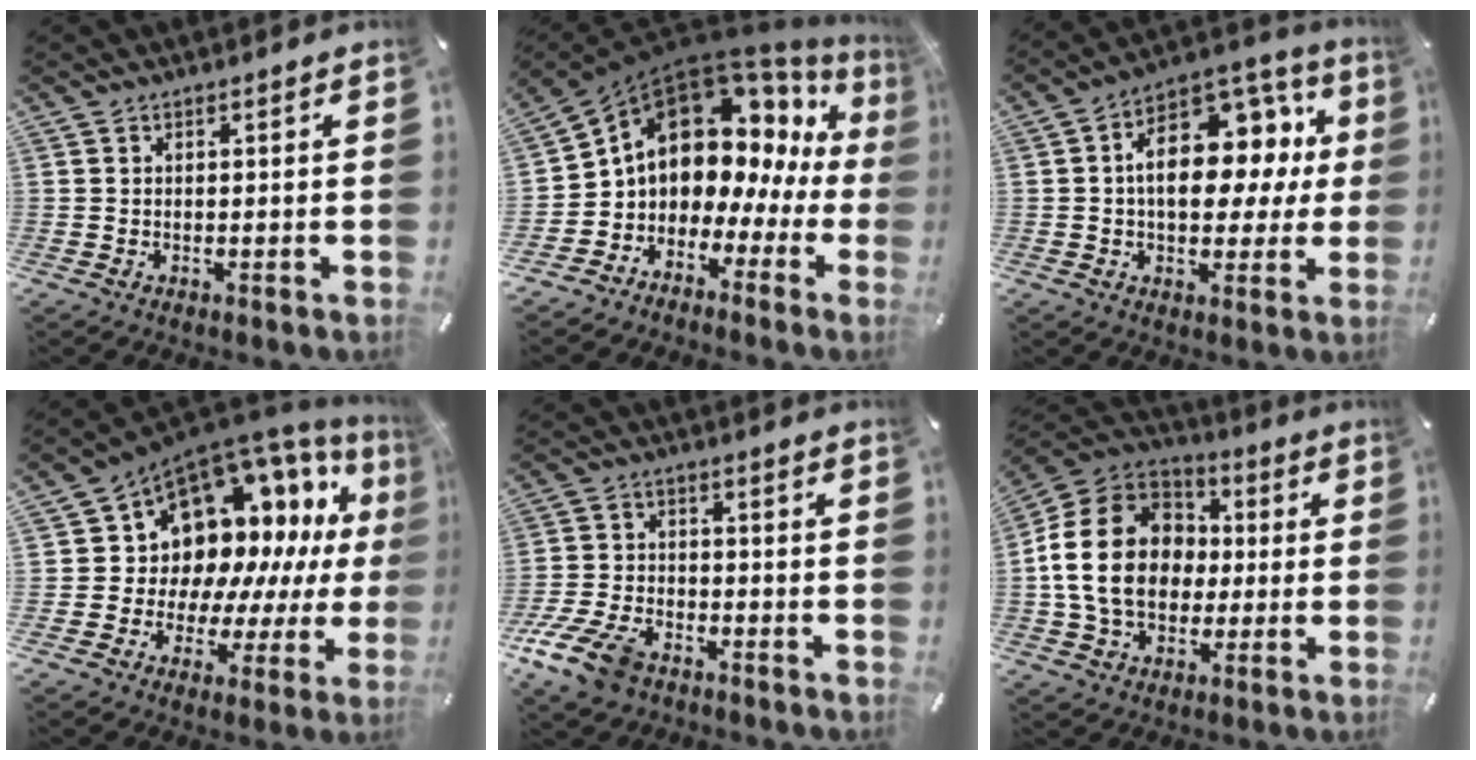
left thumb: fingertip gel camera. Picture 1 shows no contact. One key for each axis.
{"total": 11.0, "fx": 4.7, "fy": 8.6, "fz": 5.0, "tx": -0.095, "ty": -0.042, "tz": 0.085}
{"total": 16.9, "fx": 2.5, "fy": 11.1, "fz": 12.5, "tx": -0.173, "ty": -0.011, "tz": 0.046}
{"total": 13.1, "fx": 6.0, "fy": 10.8, "fz": 4.5, "tx": -0.056, "ty": -0.088, "tz": 0.123}
{"total": 10.9, "fx": -6.9, "fy": 6.1, "fz": 5.8, "tx": -0.125, "ty": 0.033, "tz": -0.129}
{"total": 18.5, "fx": -1.5, "fy": 15.2, "fz": 10.3, "tx": -0.217, "ty": 0.028, "tz": -0.029}